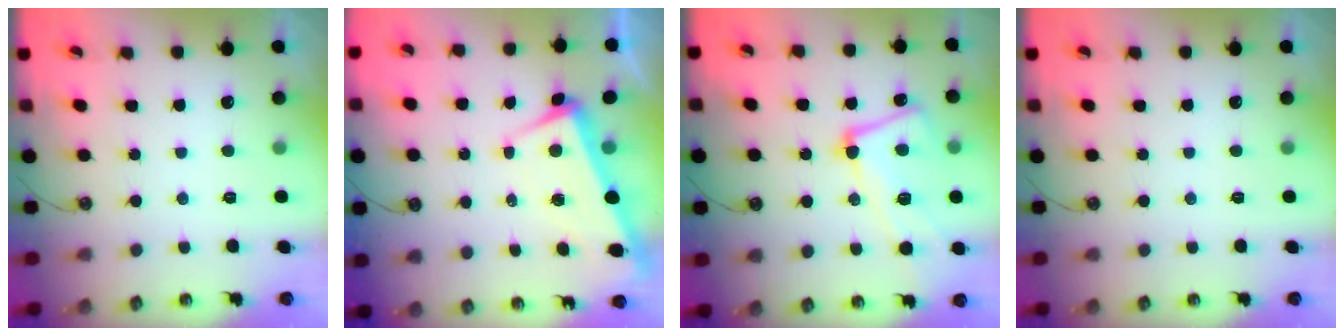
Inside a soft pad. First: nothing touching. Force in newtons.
{"total": 3.0, "press": 2.8, "slide": 0.9}
{"total": 10.5, "press": 10.4, "slide": 1.7}
{"total": 0.0}